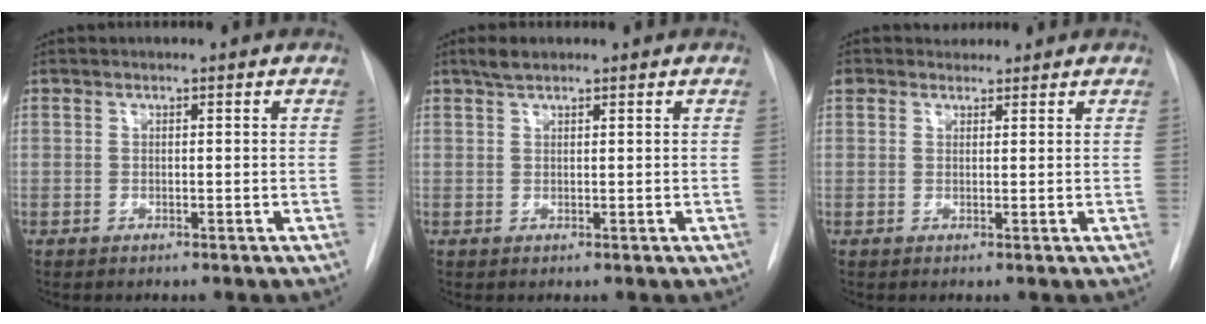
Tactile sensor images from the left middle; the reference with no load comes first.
{"total": 2.0, "force": [1.6, 0.6, 1.1], "torque": [-0.026, 0.007, 0.030]}
{"total": 2.8, "force": [2.2, 1.7, 0.0], "torque": [-0.003, 0.019, 0.038]}